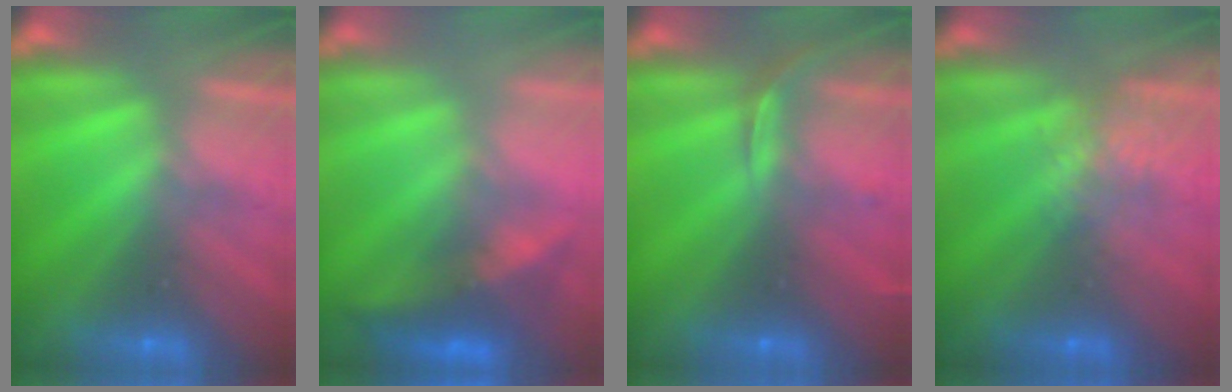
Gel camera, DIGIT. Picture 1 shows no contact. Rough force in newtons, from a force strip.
{"total": 3.0}
{"total": 2.7}
{"total": 4.4}